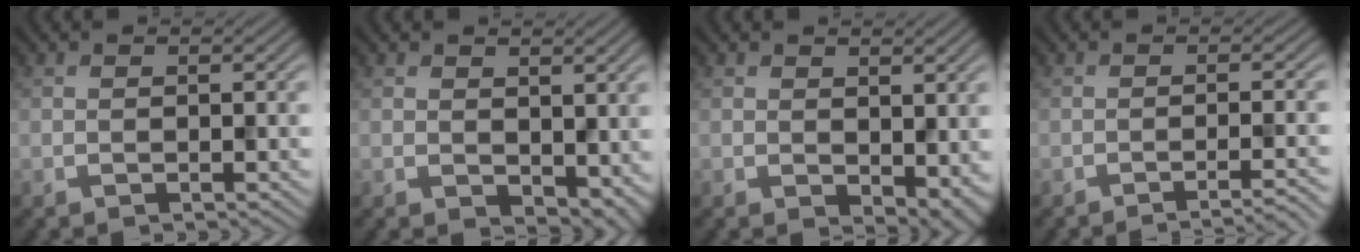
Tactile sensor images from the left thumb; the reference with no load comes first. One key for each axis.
{"total": 3.8, "fx": 1.2, "fy": 2.5, "fz": 2.6, "tx": -0.047, "ty": -0.015, "tz": 0.028}
{"total": 4.1, "fx": 0.2, "fy": 2.6, "fz": 3.1, "tx": -0.048, "ty": -0.017, "tz": 0.011}
{"total": 3.5, "fx": -2.4, "fy": 0.4, "fz": 2.5, "tx": -0.031, "ty": 0.010, "tz": -0.050}